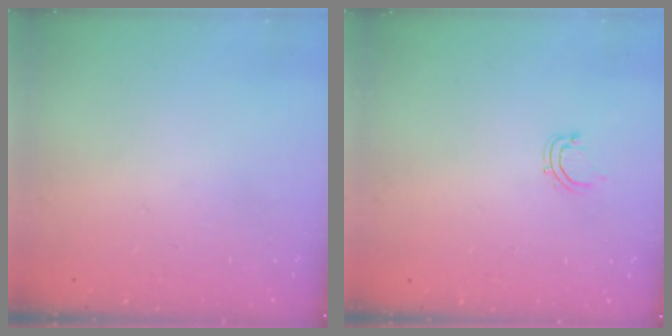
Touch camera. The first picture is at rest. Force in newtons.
{"total": 2.8, "press": 2.8, "slide": 0.5}